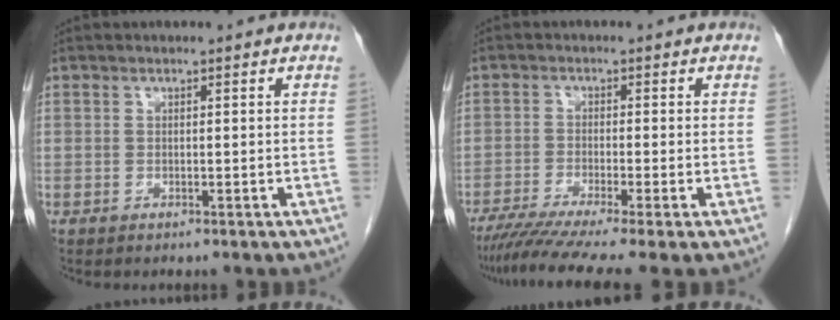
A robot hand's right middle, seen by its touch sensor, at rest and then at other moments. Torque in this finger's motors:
{"motor_torque": [1.12, -1.02, 0.18, 0.10]}